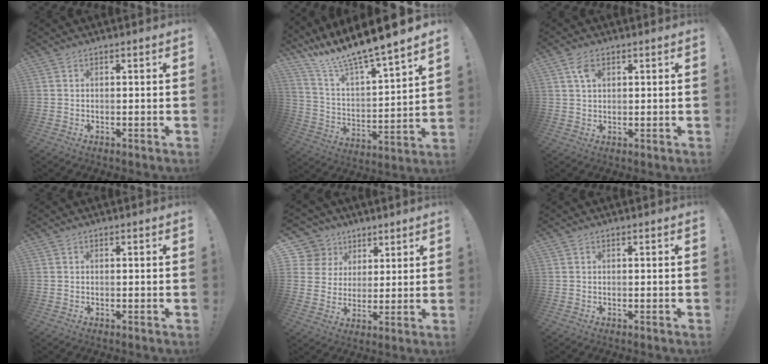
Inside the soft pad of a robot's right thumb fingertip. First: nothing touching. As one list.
[{"total": 12.3, "force": [11.3, 0.0, 5.0], "torque": [-0.110, -0.108, 0.186]}, {"total": 4.2, "force": [1.9, 2.6, 2.8], "torque": [-0.043, -0.003, 0.033]}, {"total": 0.0}, {"total": 8.3, "force": [3.8, 7.3, 1.5], "torque": [-0.028, -0.030, 0.081]}, {"total": 0.0}]